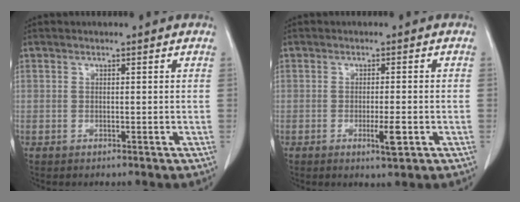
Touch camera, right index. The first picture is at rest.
{"total": 3.2, "force": [-1.2, 0.4, 3.0], "torque": [-0.048, -0.004, -0.017]}